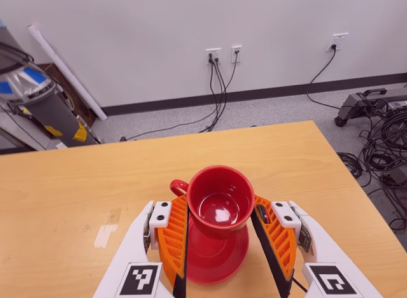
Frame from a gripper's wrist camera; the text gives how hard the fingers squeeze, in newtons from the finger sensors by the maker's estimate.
{"total": 0.8, "left": 1.6, "right": 0.0}